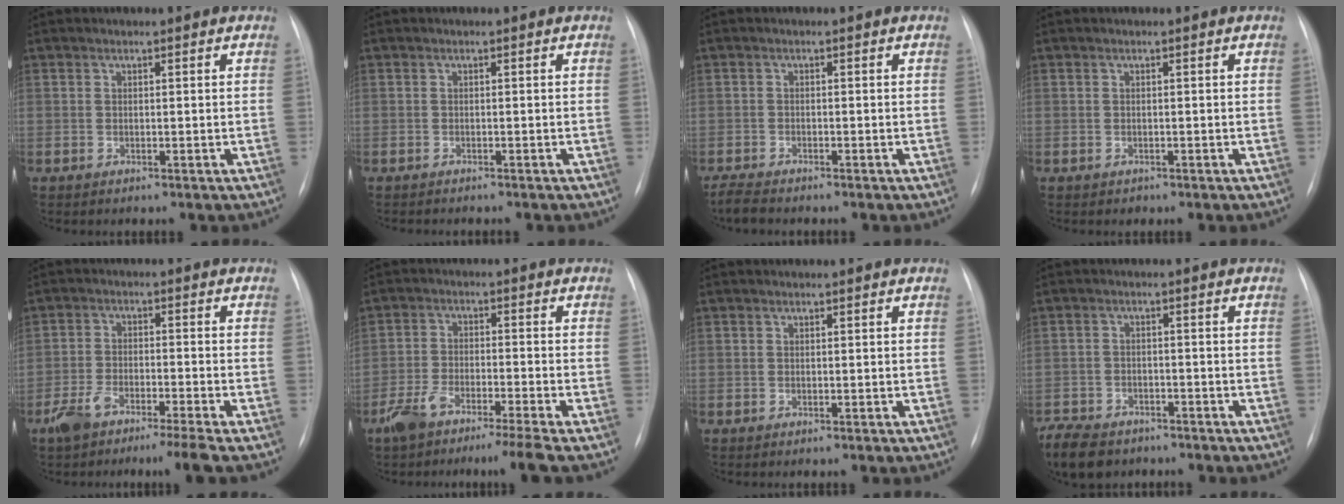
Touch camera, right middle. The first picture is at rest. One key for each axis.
{"total": 2.6, "fx": -2.2, "fy": 0.7, "fz": 1.1, "tx": -0.018, "ty": -0.005, "tz": -0.021}
{"total": 3.0, "fx": -2.7, "fy": 0.6, "fz": 1.2, "tx": -0.023, "ty": -0.010, "tz": -0.043}
{"total": 0.6, "fx": -0.3, "fy": 0.5, "fz": 0.1, "tx": -0.005, "ty": 0.002, "tz": -0.003}
{"total": 7.1, "fx": -5.1, "fy": 0.3, "fz": 4.9, "tx": -0.098, "ty": -0.012, "tz": -0.094}
{"total": 8.1, "fx": -6.0, "fy": 0.1, "fz": 5.5, "tx": -0.108, "ty": -0.014, "tz": -0.107}
{"total": 0.0}
{"total": 9.9, "fx": -7.5, "fy": 5.2, "fz": 3.8, "tx": -0.082, "ty": -0.008, "tz": -0.115}